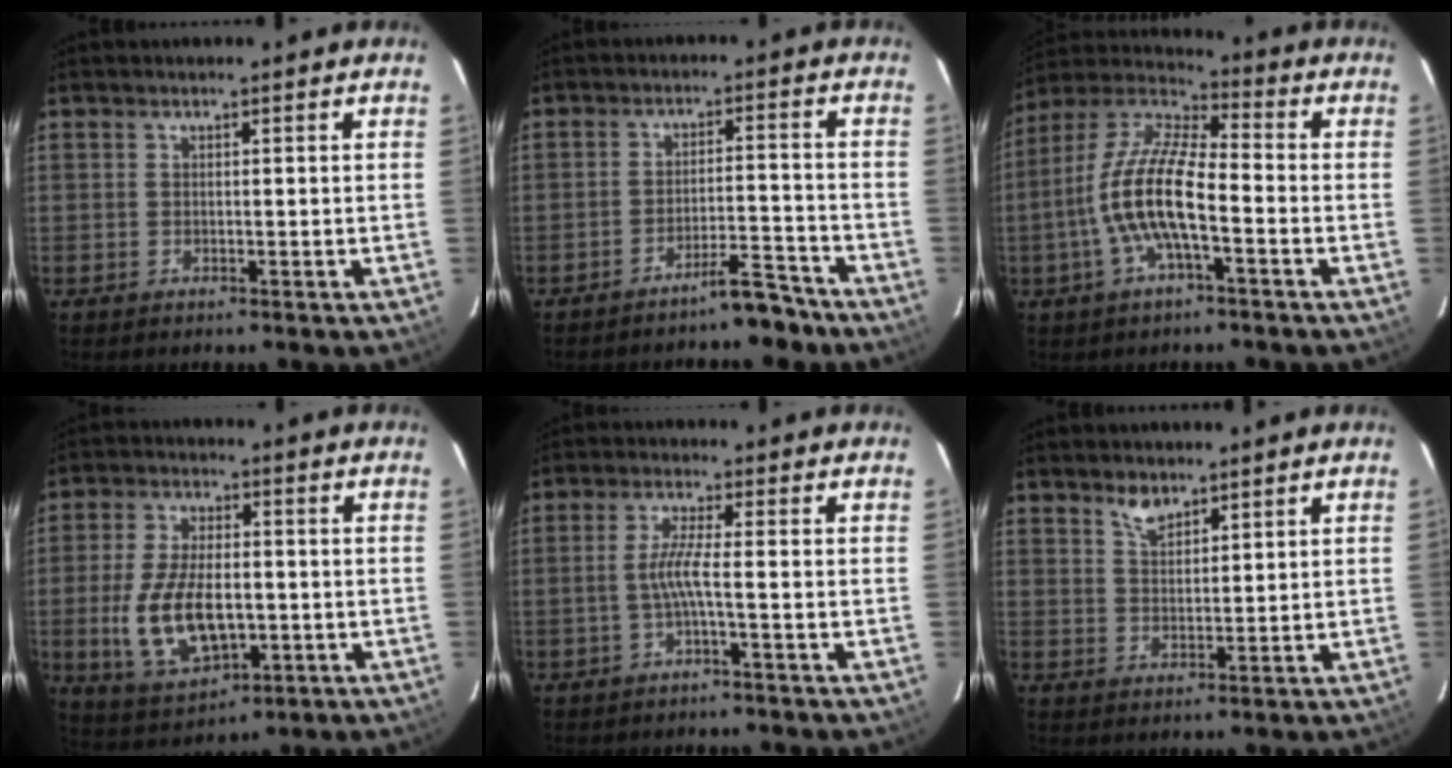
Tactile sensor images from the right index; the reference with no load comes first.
{"total": 6.4, "force": [-5.6, 1.5, 2.7], "torque": [-0.051, 0.018, -0.074]}
{"total": 13.9, "force": [-3.8, 4.2, 12.7], "torque": [-0.258, 0.004, -0.079]}
{"total": 14.0, "force": [-2.4, 7.2, 11.8], "torque": [-0.244, -0.009, -0.030]}
{"total": 3.6, "force": [-1.3, -0.6, 3.4], "torque": [-0.074, 0.001, -0.022]}
{"total": 3.7, "force": [2.9, 1.7, 1.7], "torque": [-0.027, 0.004, 0.053]}